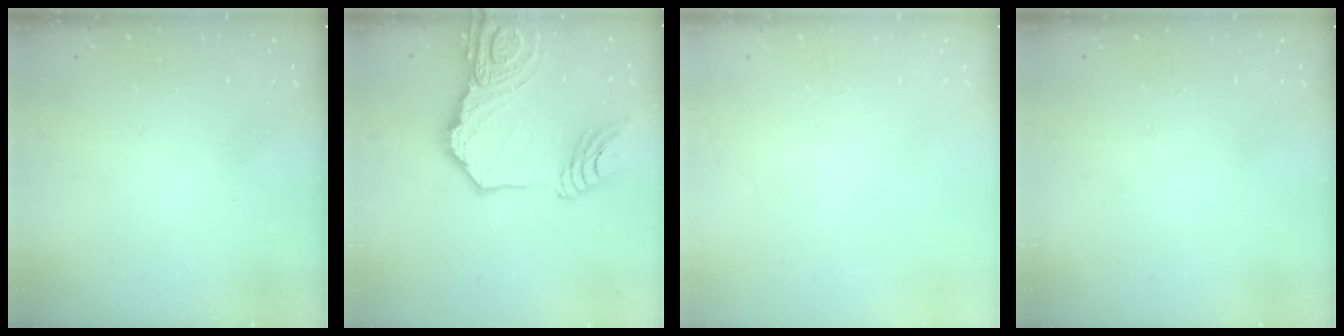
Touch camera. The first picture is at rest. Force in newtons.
{"total": 23.1, "press": 22.9, "slide": 2.8}
{"total": 0.0}
{"total": 0.0}